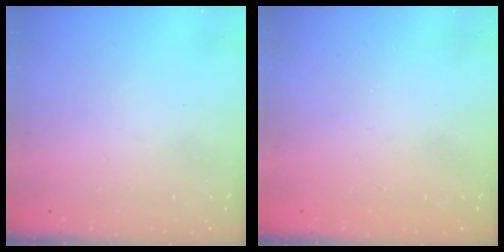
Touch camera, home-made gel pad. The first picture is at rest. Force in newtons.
{"total": 1.2, "press": 1.2, "slide": 0.1}